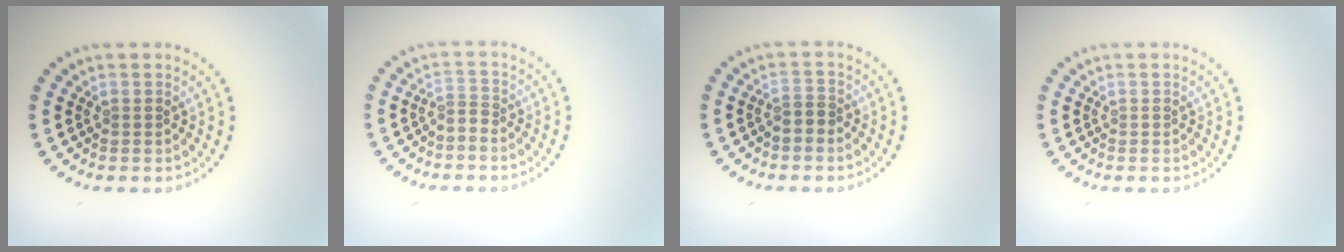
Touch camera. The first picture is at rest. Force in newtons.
{"total": 1.2, "press": 0.7, "slide": 1.0}
{"total": 1.5, "press": 1.3, "slide": 0.7}
{"total": 0.0}